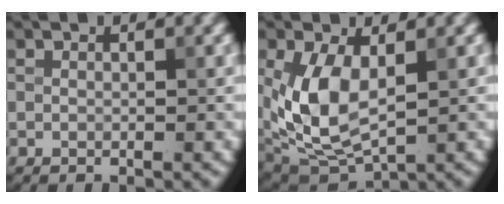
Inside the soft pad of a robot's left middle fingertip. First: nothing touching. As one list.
[{"total": 6.8, "force": [0.6, 3.7, 5.7], "torque": [-0.136, -0.007, 0.015]}]